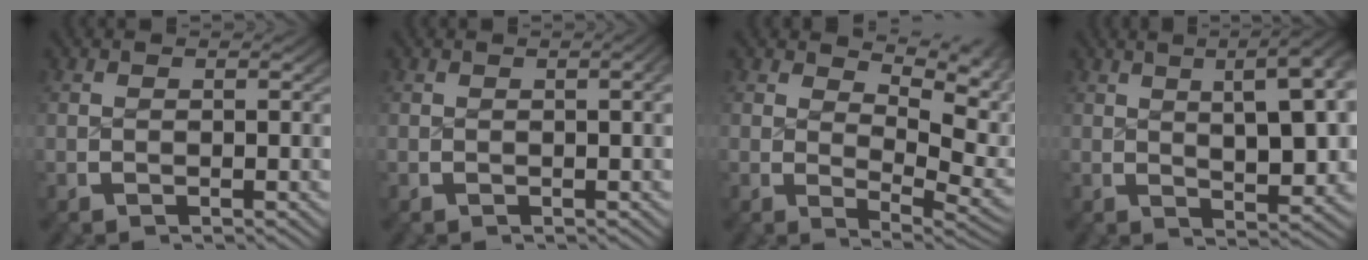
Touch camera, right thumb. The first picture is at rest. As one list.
[{"total": 1.3, "force": [0.1, 0.4, 1.2], "torque": [-0.012, 0.007, 0.001]}, {"total": 5.5, "force": [1.7, 3.1, 4.3], "torque": [-0.050, -0.021, 0.038]}, {"total": 8.8, "force": [3.7, 3.7, 7.0], "torque": [-0.066, 0.021, 0.044]}]